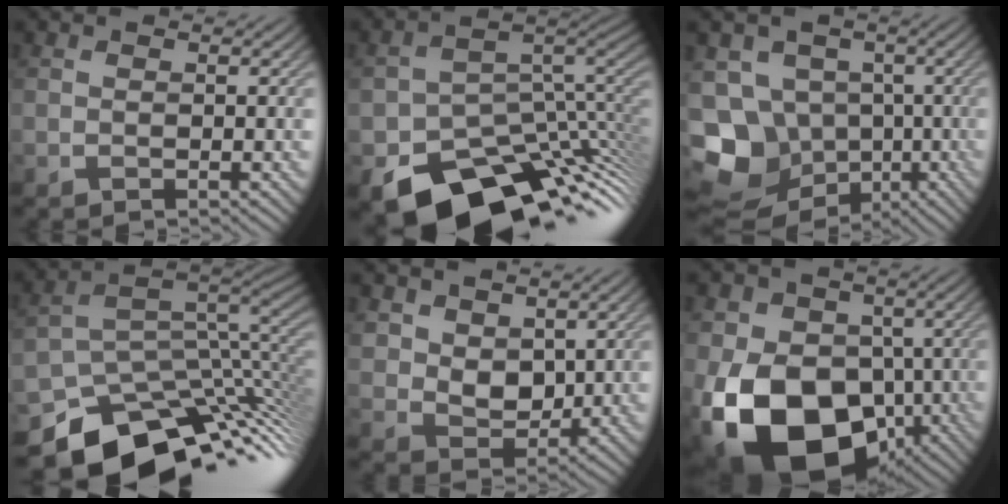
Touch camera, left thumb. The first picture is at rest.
{"total": 15.3, "force": [-8.1, 9.6, 8.8], "torque": [-0.145, -0.058, -0.103]}
{"total": 16.6, "force": [-6.1, 13.8, 6.9], "torque": [-0.182, -0.019, -0.105]}
{"total": 13.3, "force": [-6.5, 8.4, 8.0], "torque": [-0.152, -0.044, -0.090]}
{"total": 5.3, "force": [2.4, 3.8, 2.9], "torque": [-0.073, -0.010, 0.040]}
{"total": 19.8, "force": [-6.0, 14.1, 12.5], "torque": [-0.246, -0.022, -0.103]}